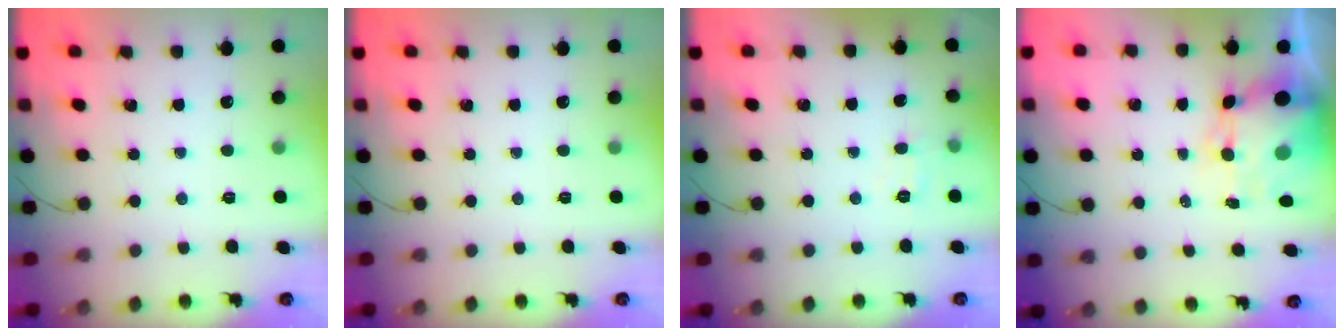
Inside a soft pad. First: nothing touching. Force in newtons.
{"total": 0.0}
{"total": 6.1, "press": 6.0, "slide": 1.4}
{"total": 8.0, "press": 7.6, "slide": 2.4}